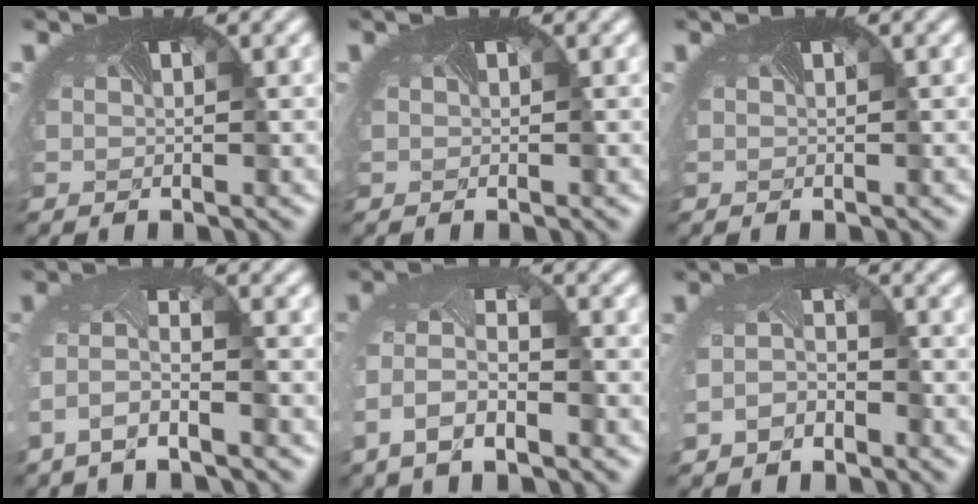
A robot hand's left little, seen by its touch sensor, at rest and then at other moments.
{"total": 0.0}
{"total": 0.0}
{"total": 3.2, "force": [-2.2, 0.3, 2.3], "torque": [-0.059, -0.003, -0.048]}
{"total": 5.0, "force": [-2.4, 2.3, 3.7], "torque": [-0.085, -0.007, -0.044]}
{"total": 2.2, "force": [-1.4, 1.1, 1.3], "torque": [-0.032, -0.003, -0.029]}